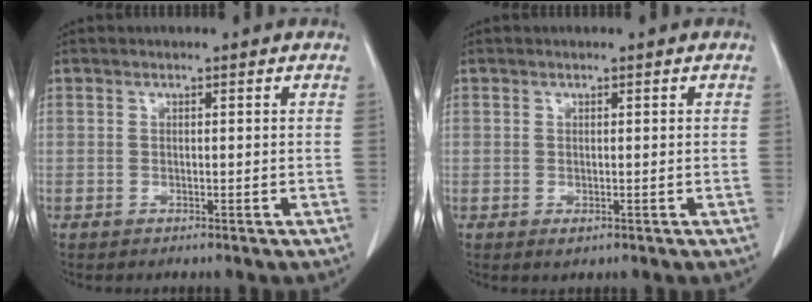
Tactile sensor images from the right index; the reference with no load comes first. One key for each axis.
{"total": 0.9, "fx": -0.3, "fy": 0.8, "fz": 0.5, "tx": -0.004, "ty": 0.001, "tz": -0.001}